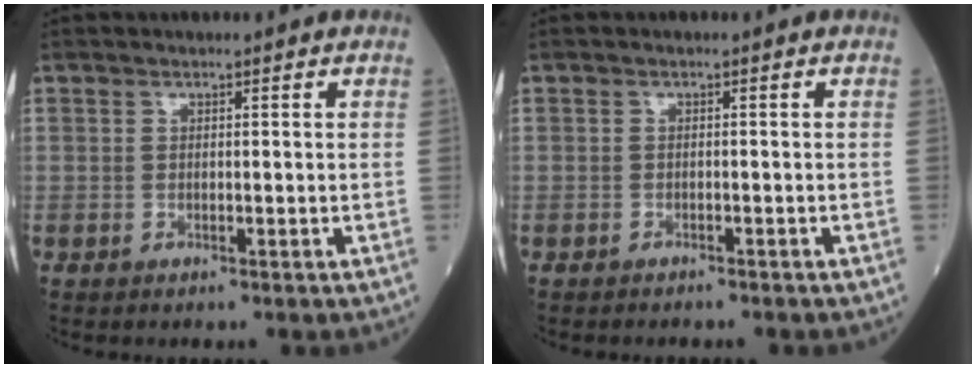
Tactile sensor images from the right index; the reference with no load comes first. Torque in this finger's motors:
{"motor_torque": [-0.06, 0.04, -0.14, -0.02]}